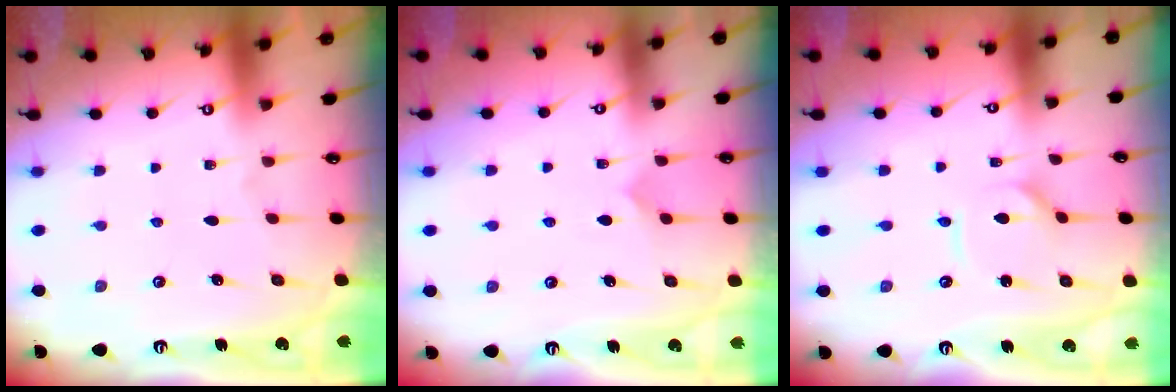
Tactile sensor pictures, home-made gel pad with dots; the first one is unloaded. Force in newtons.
{"total": 4.6, "press": 4.6, "slide": 0.4}
{"total": 2.2, "press": 2.2, "slide": 0.4}